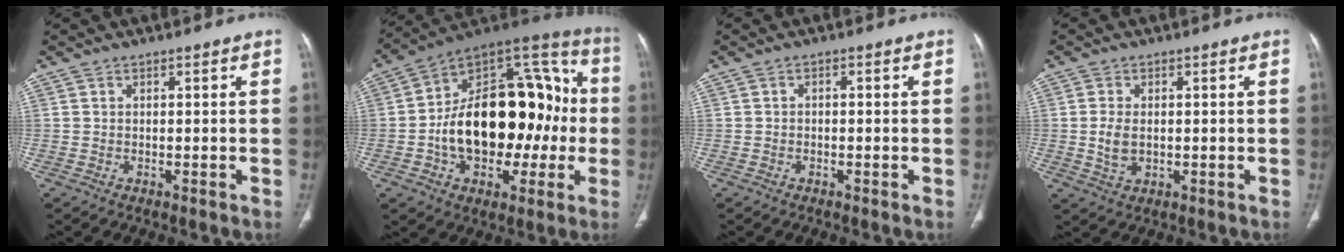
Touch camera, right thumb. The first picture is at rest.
{"total": 29.0, "force": [-2.3, 17.4, 23.1], "torque": [-0.335, 0.050, -0.027]}
{"total": 0.6, "force": [-0.2, 0.4, 0.4], "torque": [-0.005, 0.003, -0.008]}
{"total": 4.3, "force": [0.0, 2.8, 3.3], "torque": [-0.067, -0.005, 0.004]}